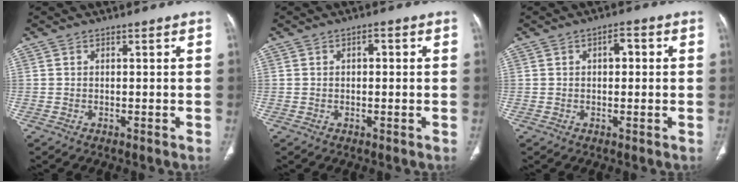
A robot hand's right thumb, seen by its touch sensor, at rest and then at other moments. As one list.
[{"total": 1.5, "force": [0.3, 0.9, 1.2], "torque": [-0.009, 0.006, 0.001]}, {"total": 2.9, "force": [0.5, 1.6, 2.3], "torque": [-0.022, 0.012, 0.005]}]